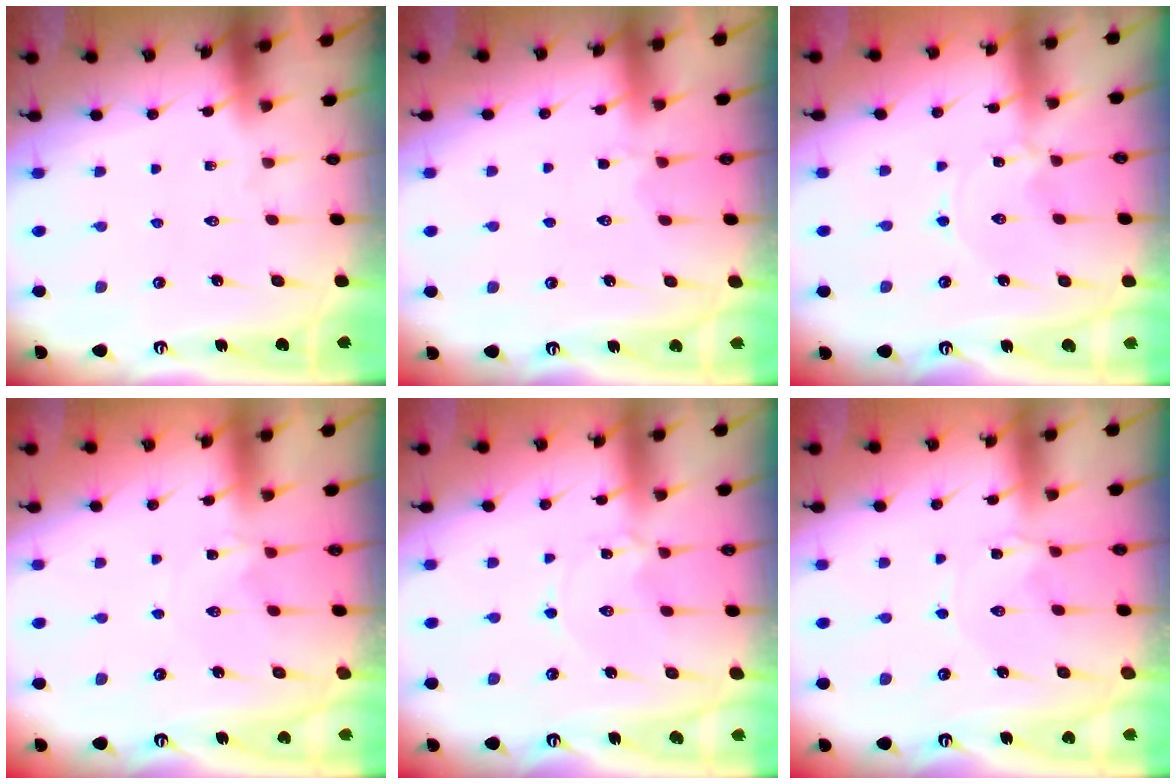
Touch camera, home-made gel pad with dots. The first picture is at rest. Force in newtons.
{"total": 2.6, "press": 2.4, "slide": 1.2}
{"total": 0.0}
{"total": 1.3, "press": 1.2, "slide": 0.4}
{"total": 1.9, "press": 1.9, "slide": 0.2}
{"total": 1.8, "press": 1.8, "slide": 0.3}